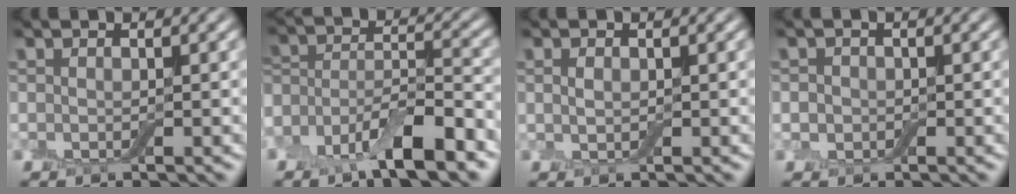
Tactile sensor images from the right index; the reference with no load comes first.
{"total": 7.8, "force": [-5.1, 2.6, 5.3], "torque": [-0.087, 0.001, -0.098]}
{"total": 0.9, "force": [0.2, 0.6, 0.6], "torque": [-0.015, 0.001, 0.005]}
{"total": 1.5, "force": [0.0, 1.4, 0.5], "torque": [0.000, -0.001, -0.010]}